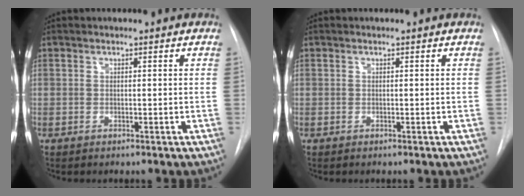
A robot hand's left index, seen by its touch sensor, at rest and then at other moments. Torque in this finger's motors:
{"motor_torque": [0.01, -0.01, 0.00, 0.00]}